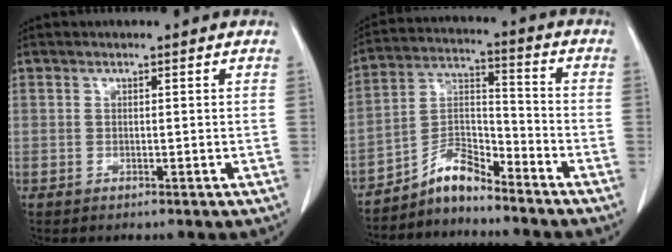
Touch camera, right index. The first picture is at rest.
{"total": 6.9, "force": [-6.2, 1.3, 2.8], "torque": [-0.055, 0.016, -0.115]}